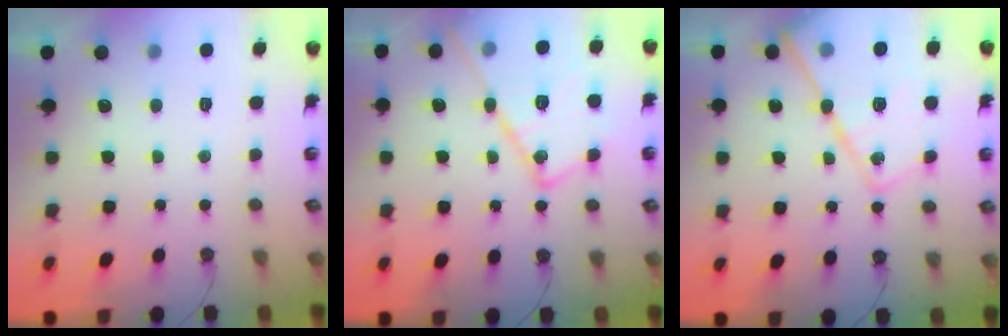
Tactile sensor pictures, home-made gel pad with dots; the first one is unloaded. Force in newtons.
{"total": 19.8, "press": 19.7, "slide": 1.7}
{"total": 21.7, "press": 21.6, "slide": 1.6}